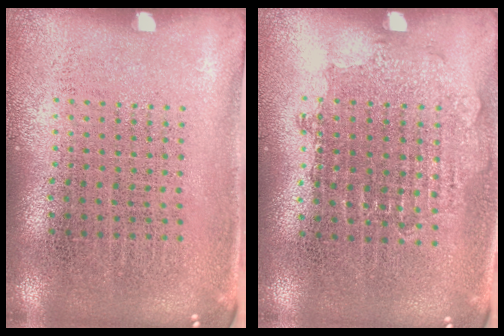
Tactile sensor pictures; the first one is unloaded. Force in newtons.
{"total": 0.8, "press": 0.8, "slide": 0.2}